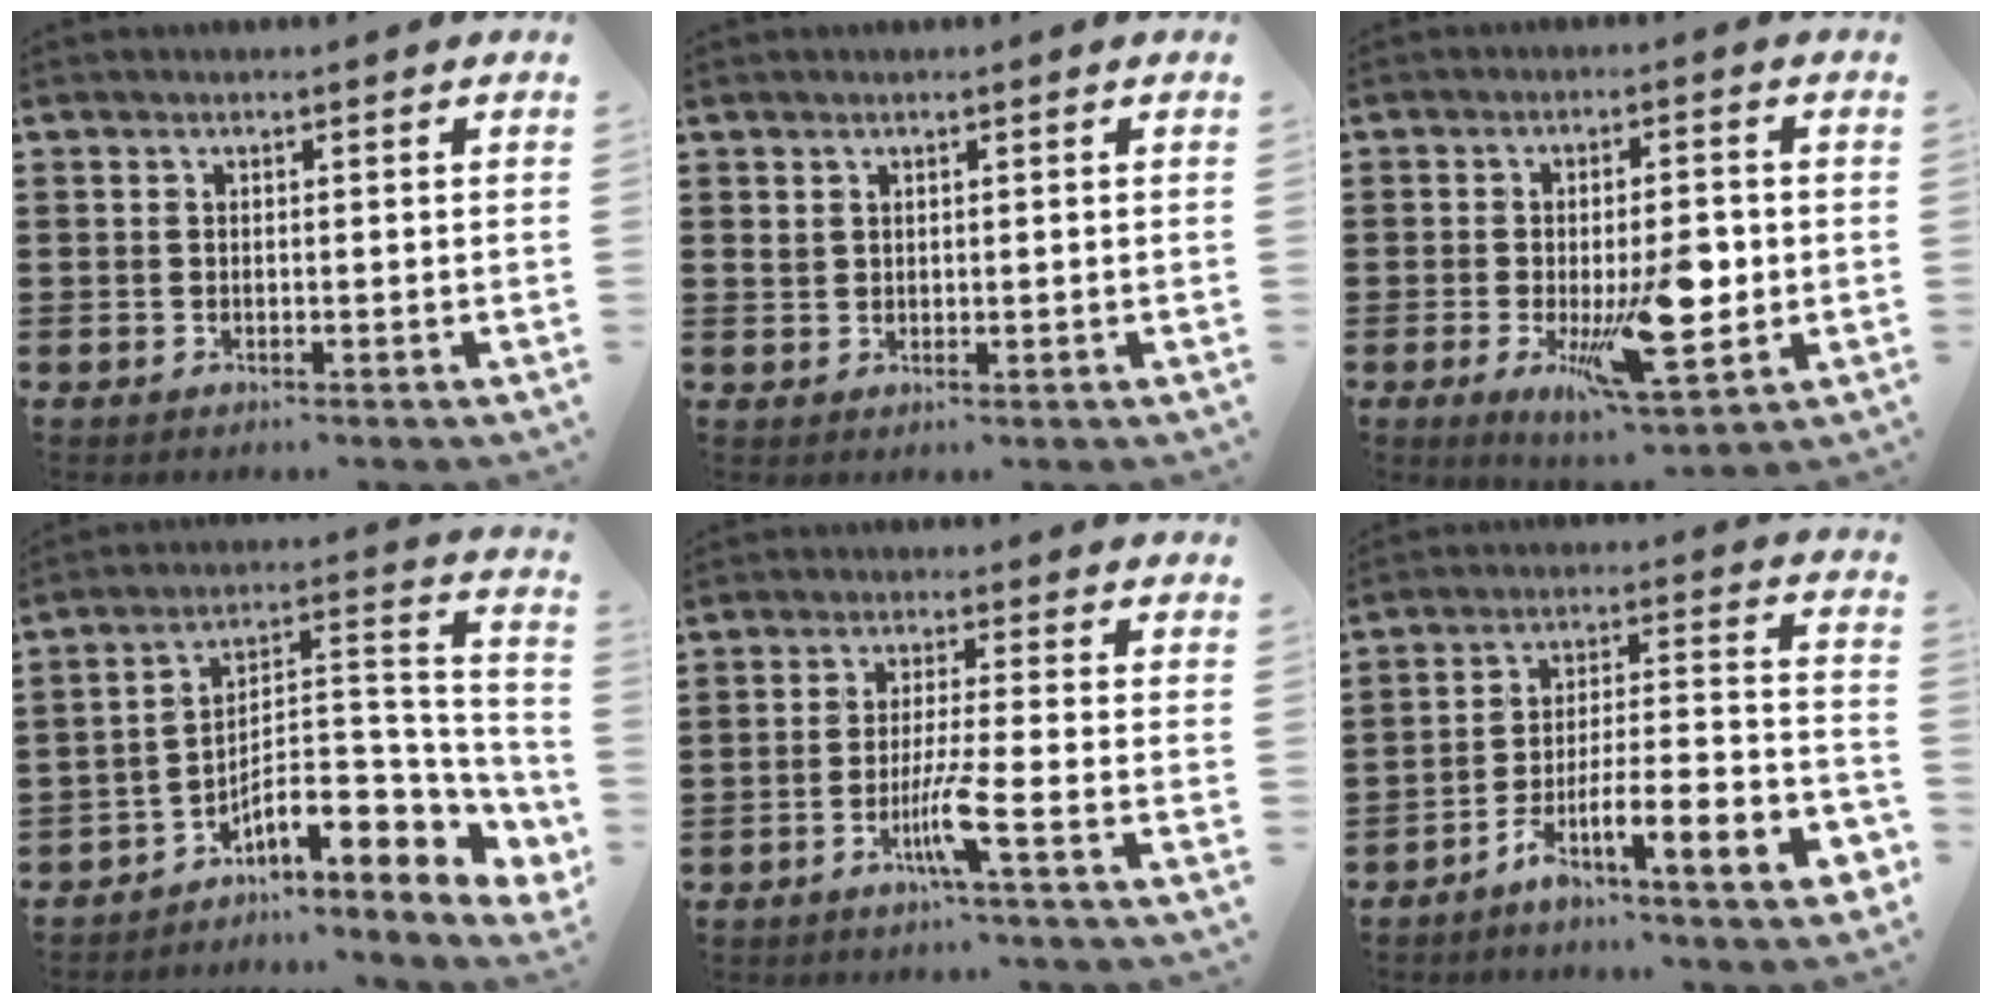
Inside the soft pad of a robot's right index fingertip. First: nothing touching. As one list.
[{"total": 1.2, "force": [0.8, 0.8, 0.4], "torque": [-0.010, 0.004, 0.016]}, {"total": 12.4, "force": [-2.1, 4.4, 11.4], "torque": [-0.175, -0.016, -0.029]}, {"total": 7.9, "force": [-3.6, 3.4, 6.2], "torque": [-0.099, -0.031, -0.067]}, {"total": 5.5, "force": [-2.7, -0.8, 4.7], "torque": [-0.092, -0.019, -0.052]}, {"total": 7.2, "force": [-5.3, 0.5, 4.9], "torque": [-0.081, -0.013, -0.106]}]